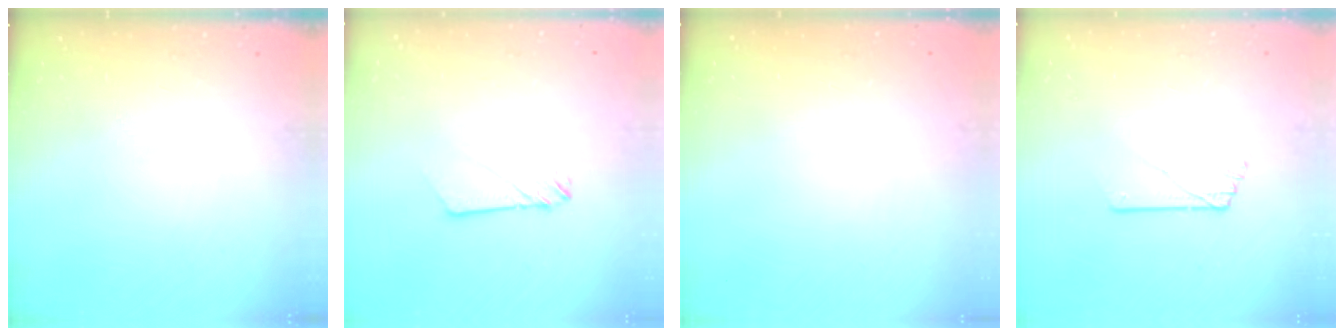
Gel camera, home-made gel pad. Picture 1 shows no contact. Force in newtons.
{"total": 2.3, "press": 2.3, "slide": 0.3}
{"total": 0.0}
{"total": 1.5, "press": 1.5, "slide": 0.1}